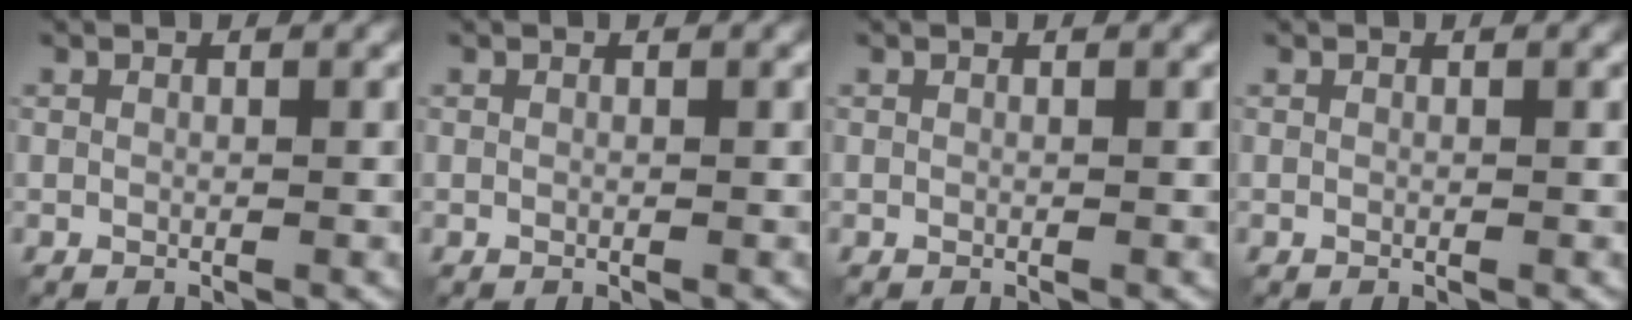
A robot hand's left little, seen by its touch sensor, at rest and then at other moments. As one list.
[{"total": 0.0}, {"total": 0.0}, {"total": 0.0}]